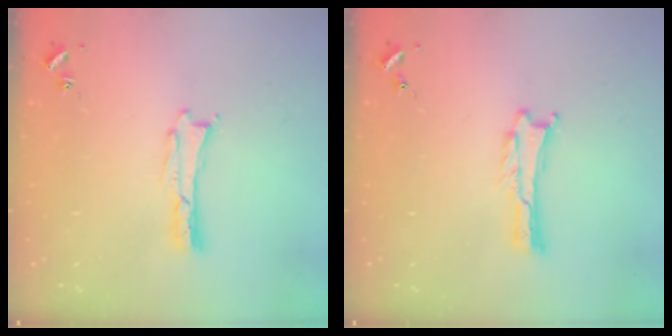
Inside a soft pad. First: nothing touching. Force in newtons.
{"total": 0.0}